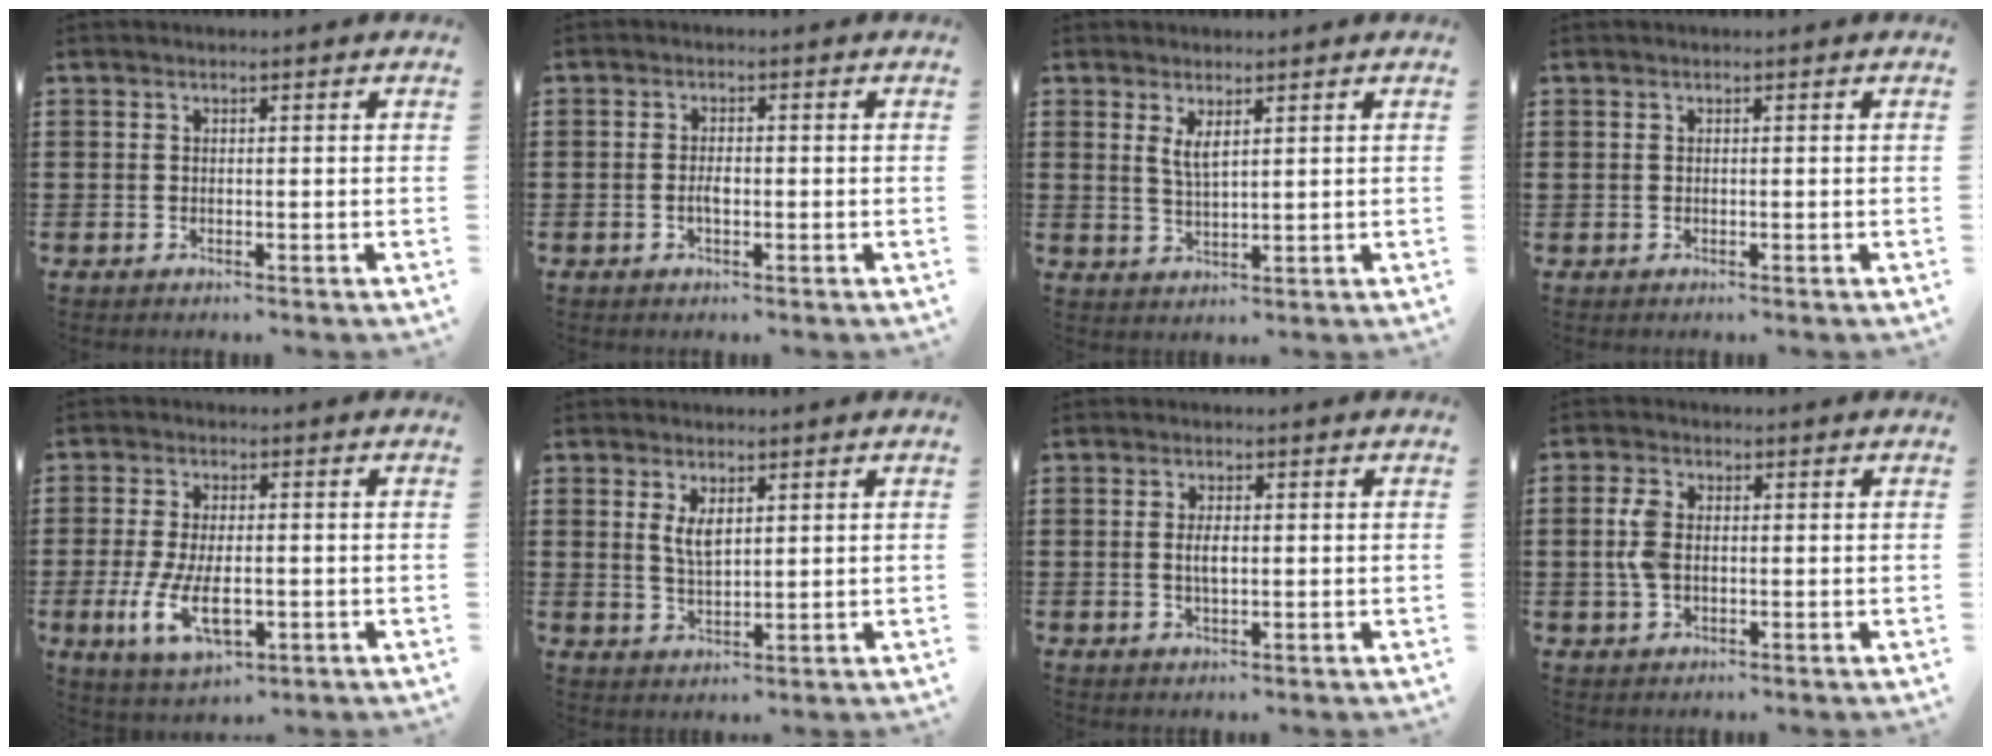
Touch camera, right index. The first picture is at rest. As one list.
[{"total": 1.8, "force": [-0.4, 0.7, 1.6], "torque": [-0.030, 0.001, -0.008]}, {"total": 2.8, "force": [1.6, 0.8, 2.2], "torque": [-0.047, 0.001, 0.029]}, {"total": 0.0}, {"total": 8.3, "force": [-1.9, 3.7, 7.2], "torque": [-0.156, -0.010, -0.034]}, {"total": 3.3, "force": [1.4, 1.3, 2.6], "torque": [-0.056, 0.004, 0.025]}, {"total": 2.7, "force": [0.0, 1.0, 2.5], "torque": [-0.049, 0.001, -0.001]}, {"total": 4.2, "force": [0.1, 2.5, 3.4], "torque": [-0.092, 0.001, -0.005]}]